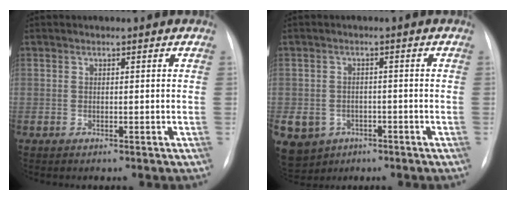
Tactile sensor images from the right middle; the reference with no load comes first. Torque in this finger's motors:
{"motor_torque": [1.45, -0.69, 1.05, 0.21]}